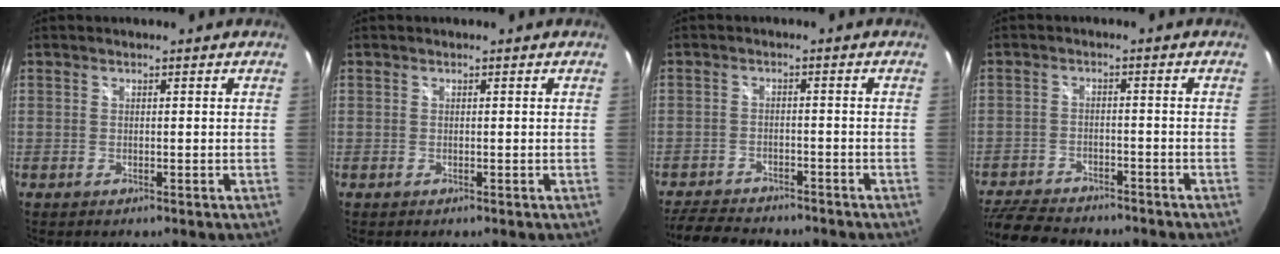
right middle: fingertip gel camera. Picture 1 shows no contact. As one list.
[{"total": 0.0}, {"total": 9.8, "force": [-8.8, 2.8, 3.3], "torque": [-0.090, -0.009, -0.139]}, {"total": 13.0, "force": [-11.2, 4.1, 5.1], "torque": [-0.131, -0.016, -0.181]}]